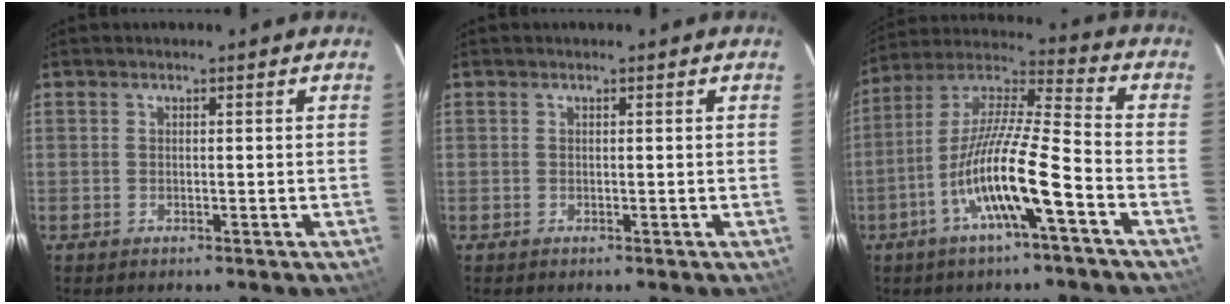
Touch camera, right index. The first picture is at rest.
{"total": 0.0}
{"total": 14.7, "force": [-6.4, 1.1, 13.2], "torque": [-0.250, -0.008, -0.128]}